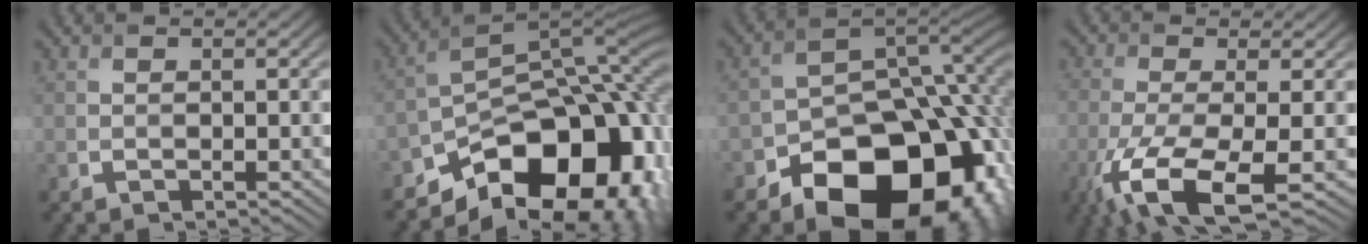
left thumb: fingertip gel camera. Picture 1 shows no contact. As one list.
[{"total": 14.7, "force": [-8.2, 8.3, 9.0], "torque": [-0.134, -0.014, -0.132]}, {"total": 19.7, "force": [-9.3, 12.6, 11.9], "torque": [-0.170, -0.053, -0.124]}, {"total": 10.3, "force": [-4.8, 3.3, 8.5], "torque": [-0.193, -0.025, -0.086]}]